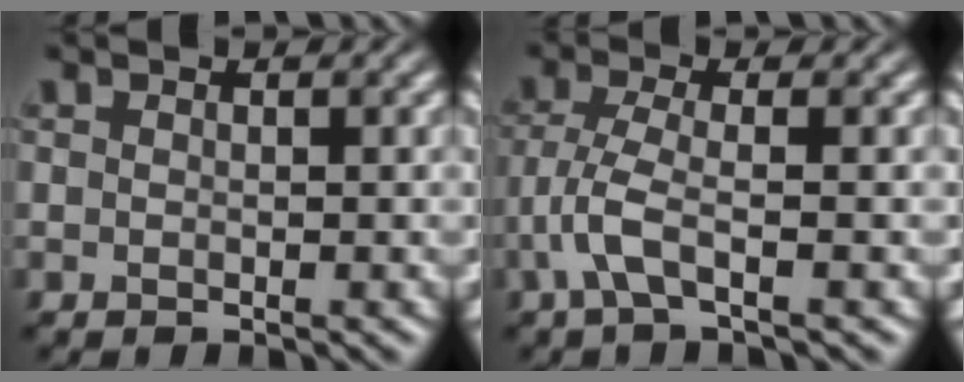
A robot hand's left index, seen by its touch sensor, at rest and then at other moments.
{"total": 3.0, "force": [-1.6, 0.3, 2.5], "torque": [-0.064, 0.004, -0.034]}